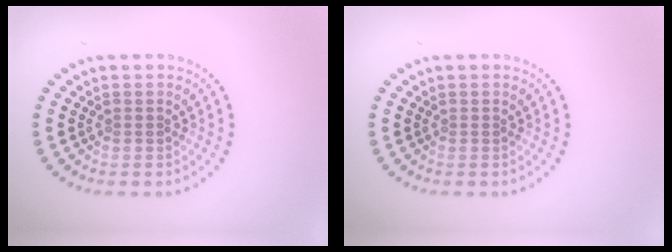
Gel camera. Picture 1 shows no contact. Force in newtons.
{"total": 0.0}